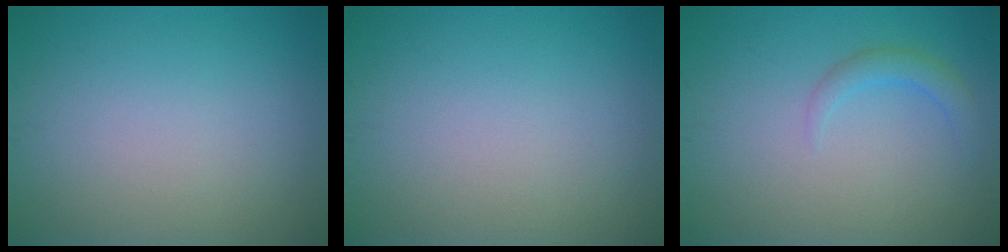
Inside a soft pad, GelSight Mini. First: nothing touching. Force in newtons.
{"total": 0.0}
{"total": 1.7, "press": 1.7, "slide": 0.2}